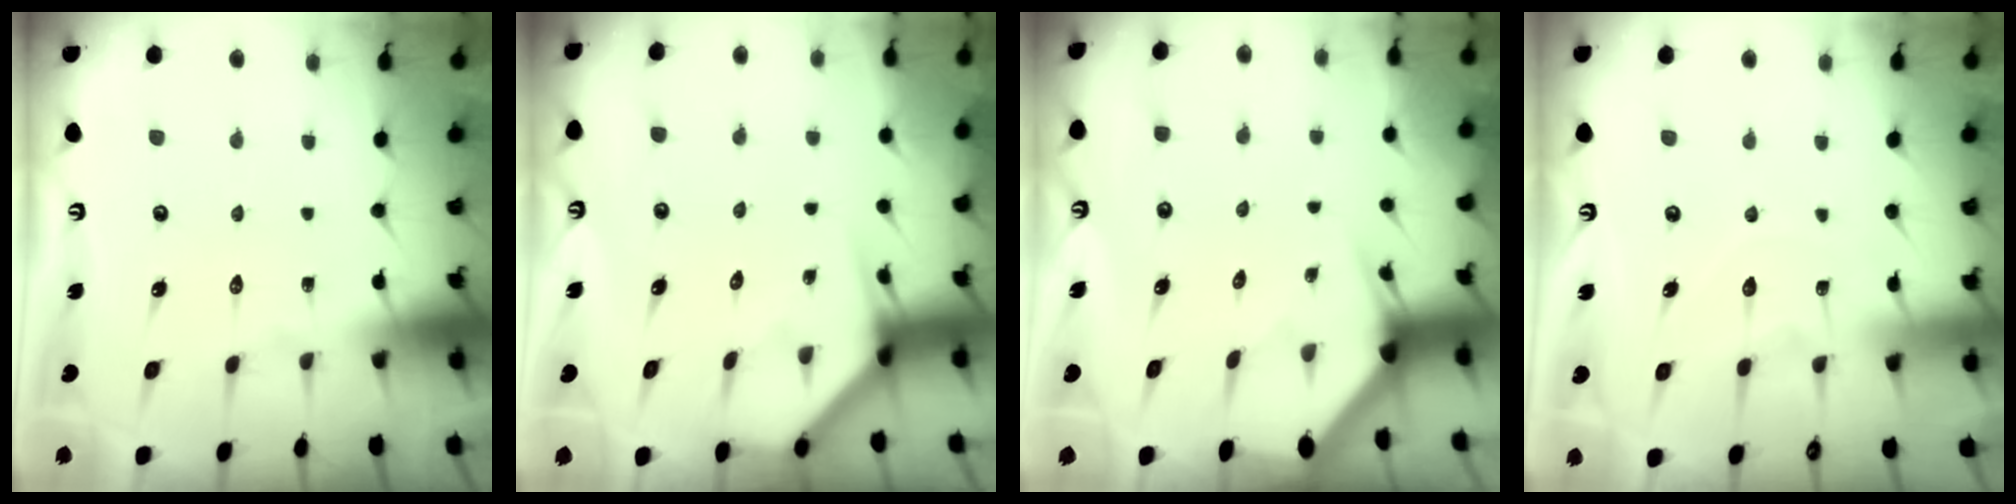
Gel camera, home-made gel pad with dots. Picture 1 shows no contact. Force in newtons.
{"total": 3.8, "press": 3.8, "slide": 0.1}
{"total": 3.1, "press": 3.1, "slide": 0.1}
{"total": 6.3, "press": 6.3, "slide": 0.4}